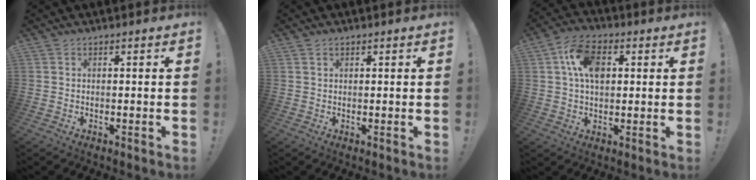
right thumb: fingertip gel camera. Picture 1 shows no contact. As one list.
[{"total": 0.7, "force": [0.5, 0.5, 0.3], "torque": [-0.002, -0.002, 0.009]}, {"total": 11.6, "force": [3.0, 7.4, 8.3], "torque": [-0.148, 0.011, 0.057]}]